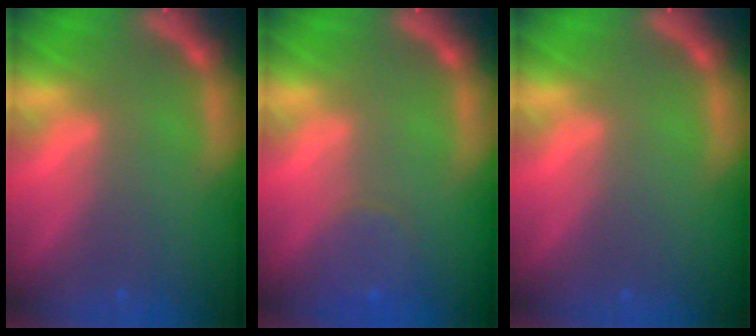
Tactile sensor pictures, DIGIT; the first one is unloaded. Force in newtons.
{"total": 2.4}
{"total": 0.0}